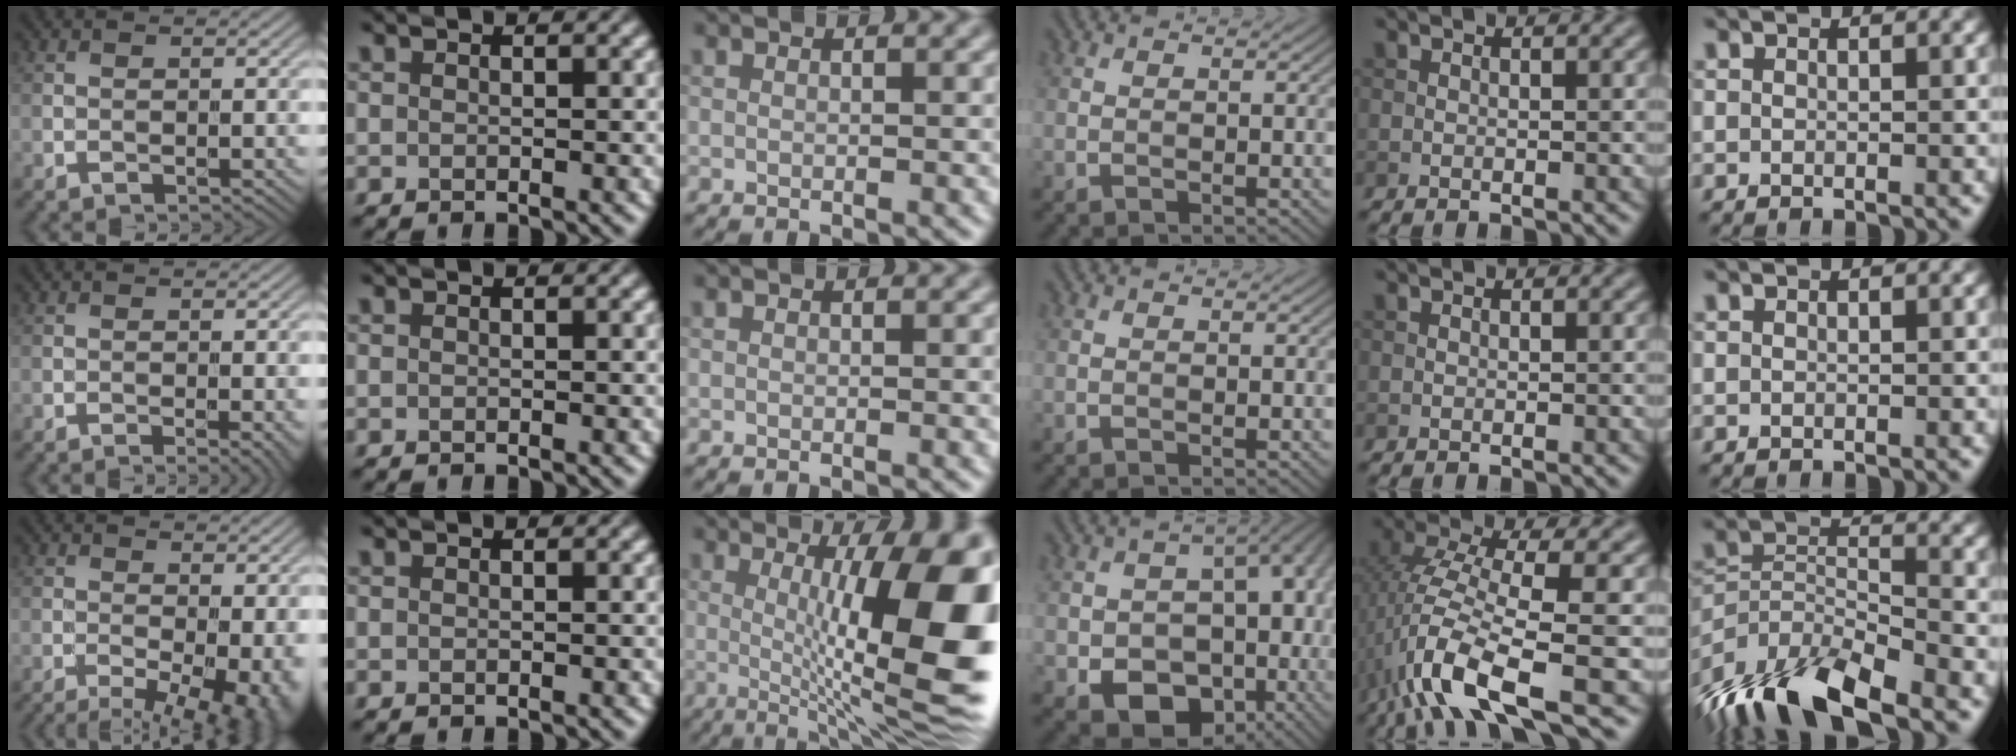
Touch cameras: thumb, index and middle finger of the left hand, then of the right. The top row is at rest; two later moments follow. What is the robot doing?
{"motion": "unscrew", "object": "dispenser bottle"}